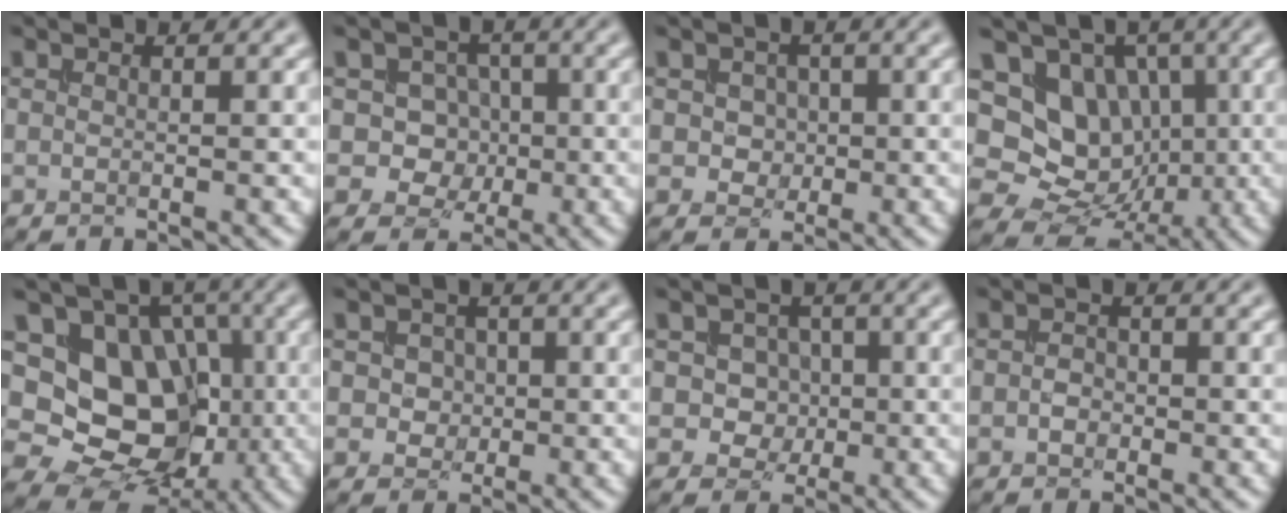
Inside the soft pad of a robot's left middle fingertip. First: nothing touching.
{"total": 4.2, "force": [0.1, 3.8, 1.9], "torque": [-0.014, 0.005, -0.016]}
{"total": 2.4, "force": [0.3, 2.0, 1.1], "torque": [-0.020, 0.002, 0.005]}
{"total": 11.8, "force": [1.8, 10.2, 5.7], "torque": [-0.114, 0.038, 0.002]}
{"total": 12.8, "force": [0.0, 10.5, 7.3], "torque": [-0.109, 0.012, -0.025]}
{"total": 2.5, "force": [0.5, 2.1, 1.2], "torque": [-0.021, 0.004, 0.012]}
{"total": 3.5, "force": [0.3, 3.0, 1.7], "torque": [-0.021, 0.004, -0.003]}
{"total": 1.2, "force": [-0.4, 1.0, 0.6], "torque": [-0.012, 0.000, -0.012]}